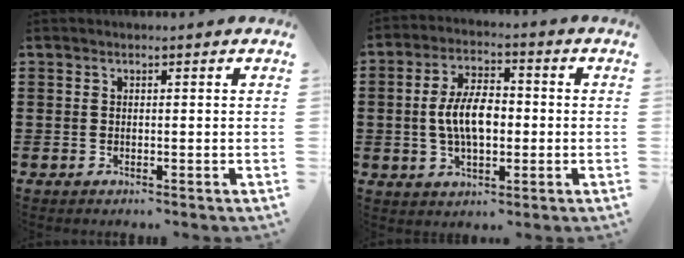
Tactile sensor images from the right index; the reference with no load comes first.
{"total": 7.7, "force": [-0.4, 3.8, 6.6], "torque": [-0.134, 0.002, -0.014]}